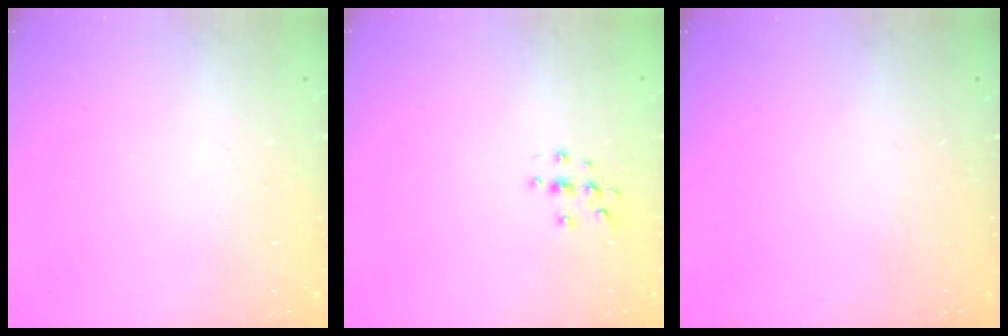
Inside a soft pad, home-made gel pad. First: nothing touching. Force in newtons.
{"total": 3.0, "press": 3.0, "slide": 0.3}
{"total": 0.0}